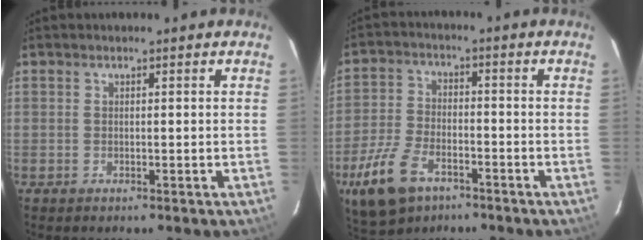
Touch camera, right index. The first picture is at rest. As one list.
[{"total": 11.9, "force": [-6.9, 6.4, 7.1], "torque": [-0.175, -0.013, -0.130]}]